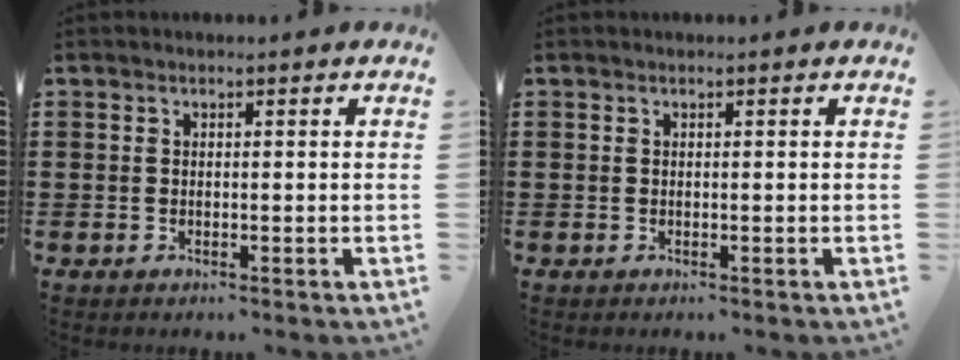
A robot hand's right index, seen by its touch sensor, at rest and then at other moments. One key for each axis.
{"total": 0.0}